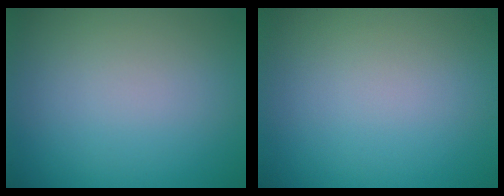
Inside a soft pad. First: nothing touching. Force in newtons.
{"total": 0.0}